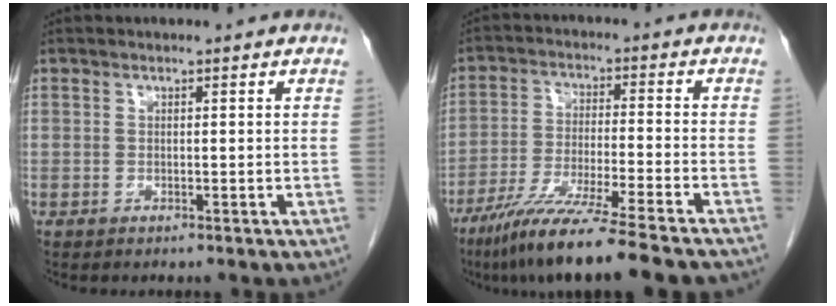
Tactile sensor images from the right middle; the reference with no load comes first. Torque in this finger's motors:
{"motor_torque": [1.17, -0.97, 0.72, 0.12]}